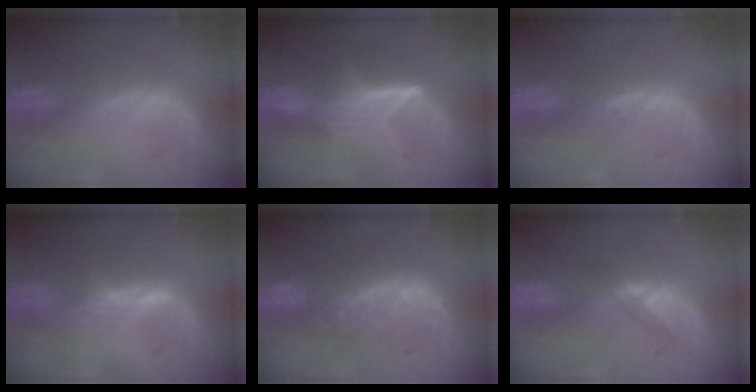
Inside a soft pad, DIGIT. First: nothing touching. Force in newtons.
{"total": 6.6, "press": 6.0, "slide": 2.7}
{"total": 0.6, "press": 0.5, "slide": 0.4}
{"total": 2.6, "press": 2.5, "slide": 0.3}
{"total": 8.4, "press": 8.4, "slide": 0.3}
{"total": 2.3, "press": 2.0, "slide": 1.0}